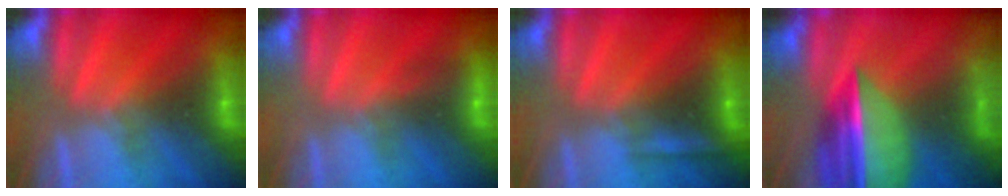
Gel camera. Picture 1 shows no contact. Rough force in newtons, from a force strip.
{"total": 2.9}
{"total": 2.3}
{"total": 6.9}